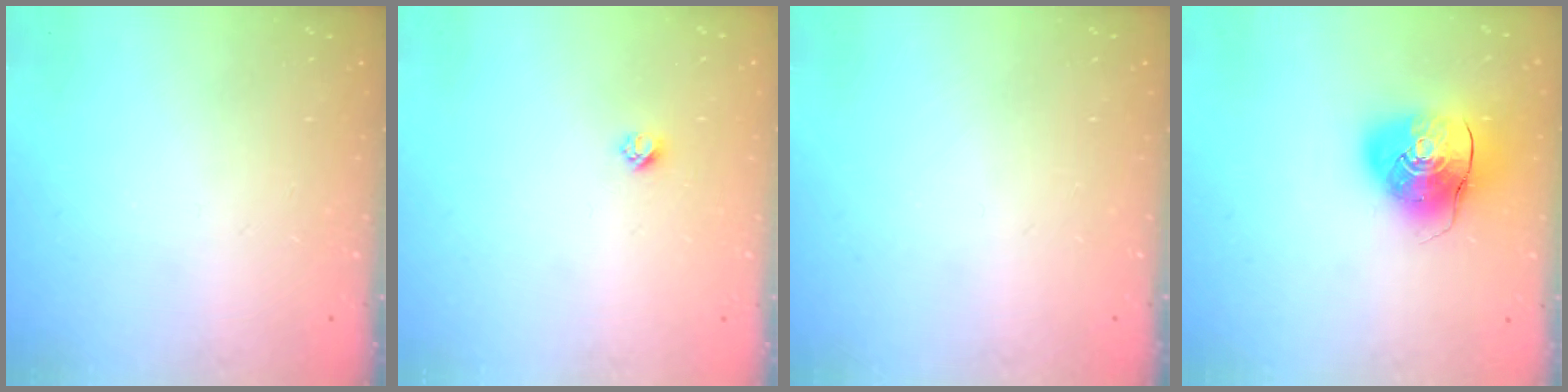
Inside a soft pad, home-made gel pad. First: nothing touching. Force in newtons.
{"total": 2.4, "press": 2.4, "slide": 0.2}
{"total": 0.0}
{"total": 10.6, "press": 10.5, "slide": 1.8}